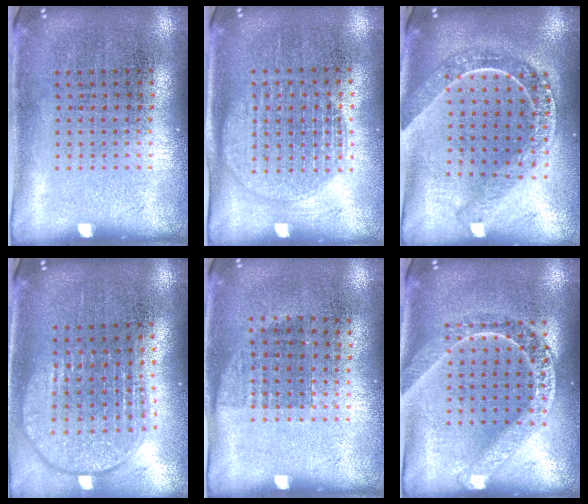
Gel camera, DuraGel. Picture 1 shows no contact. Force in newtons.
{"total": 1.6, "press": 1.4, "slide": 0.7}
{"total": 2.2, "press": 1.9, "slide": 1.2}
{"total": 1.9, "press": 1.5, "slide": 1.1}
{"total": 0.8, "press": 0.7, "slide": 0.4}
{"total": 1.6, "press": 1.6, "slide": 0.2}